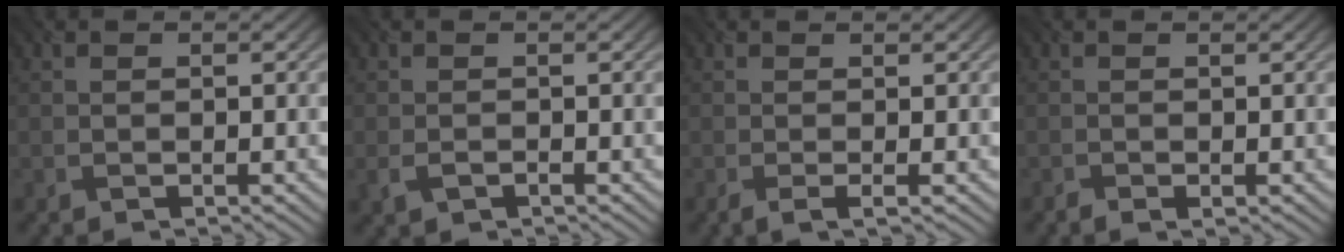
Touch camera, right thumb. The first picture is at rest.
{"total": 1.6, "force": [-0.7, 1.0, 1.1], "torque": [-0.028, -0.005, -0.014]}
{"total": 1.7, "force": [-0.3, 0.3, 1.6], "torque": [-0.029, -0.003, -0.009]}
{"total": 0.8, "force": [-0.3, 0.2, 0.7], "torque": [-0.016, -0.003, -0.005]}